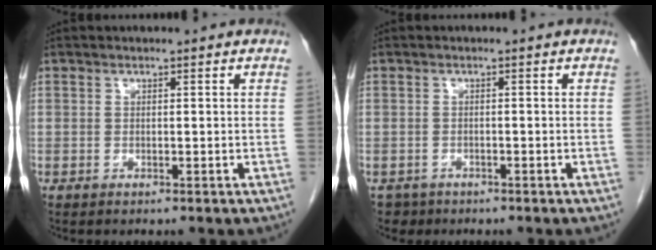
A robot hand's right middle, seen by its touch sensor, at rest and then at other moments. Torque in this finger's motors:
{"motor_torque": [0.02, 0.01, -0.12, 0.00]}